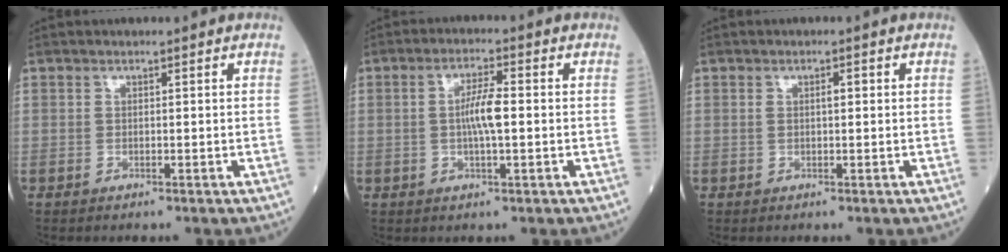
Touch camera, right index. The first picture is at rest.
{"total": 4.9, "force": [-0.1, 0.7, 4.9], "torque": [-0.094, 0.004, -0.004]}
{"total": 1.4, "force": [0.2, 0.4, 1.3], "torque": [-0.026, 0.007, 0.005]}